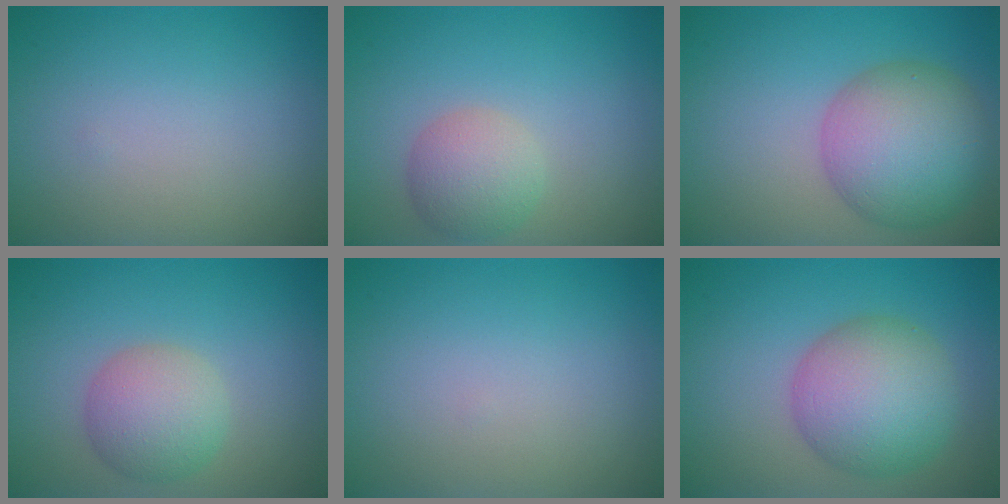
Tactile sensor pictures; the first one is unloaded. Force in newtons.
{"total": 3.4, "press": 3.4, "slide": 0.1}
{"total": 8.1, "press": 8.1, "slide": 0.3}
{"total": 4.2, "press": 4.2, "slide": 0.0}
{"total": 0.0}
{"total": 7.3, "press": 7.3, "slide": 0.2}